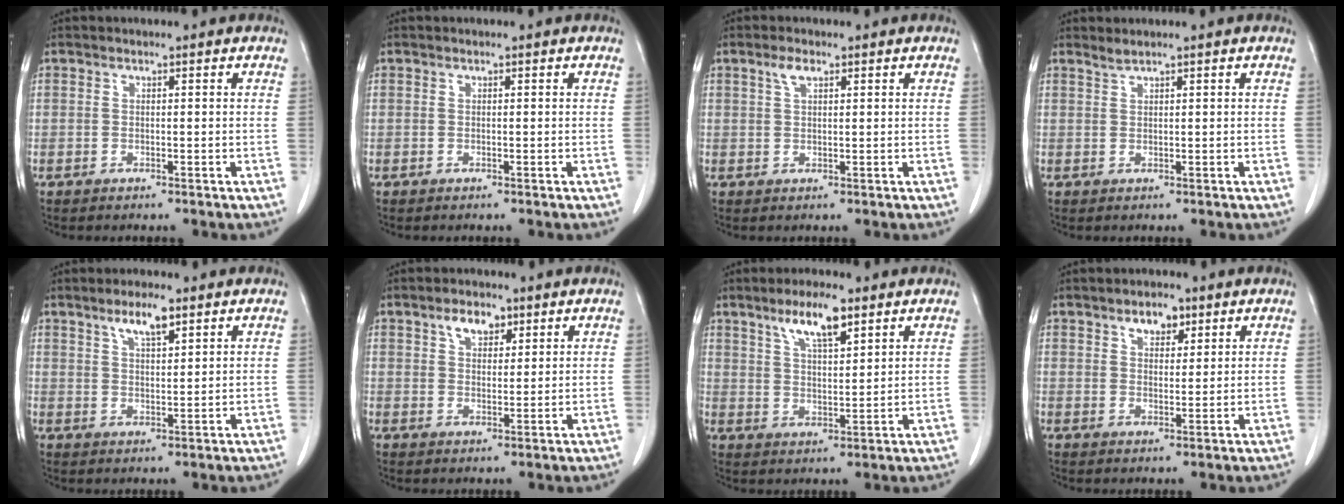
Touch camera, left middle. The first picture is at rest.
{"total": 0.0}
{"total": 2.1, "force": [1.2, 0.8, 1.5], "torque": [-0.035, 0.005, 0.026]}
{"total": 0.9, "force": [0.9, -0.2, 0.2], "torque": [-0.009, 0.001, 0.021]}
{"total": 4.8, "force": [3.2, 1.0, 3.4], "torque": [-0.066, 0.001, 0.057]}
{"total": 4.1, "force": [2.5, 2.3, 2.4], "torque": [-0.043, 0.007, 0.044]}
{"total": 7.5, "force": [4.8, 1.6, 5.5], "torque": [-0.105, 0.002, 0.087]}
{"total": 4.0, "force": [2.5, 2.0, 2.3], "torque": [-0.038, 0.002, 0.042]}